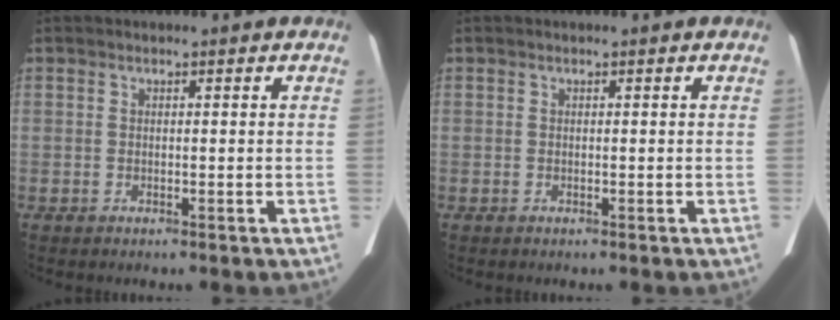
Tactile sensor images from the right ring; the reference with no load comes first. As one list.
[{"total": 0.0}]